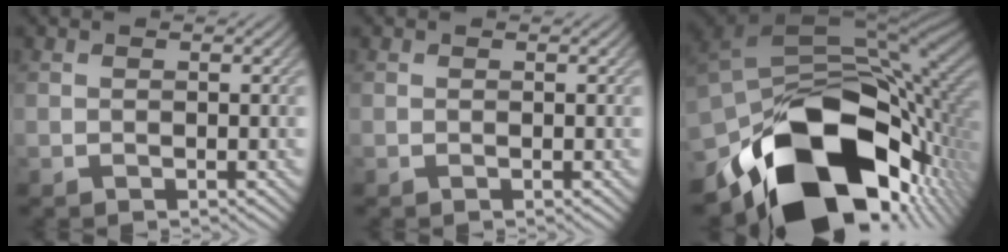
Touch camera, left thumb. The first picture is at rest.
{"total": 0.0}
{"total": 19.0, "force": [-8.9, 10.9, 12.7], "torque": [-0.223, -0.034, -0.134]}